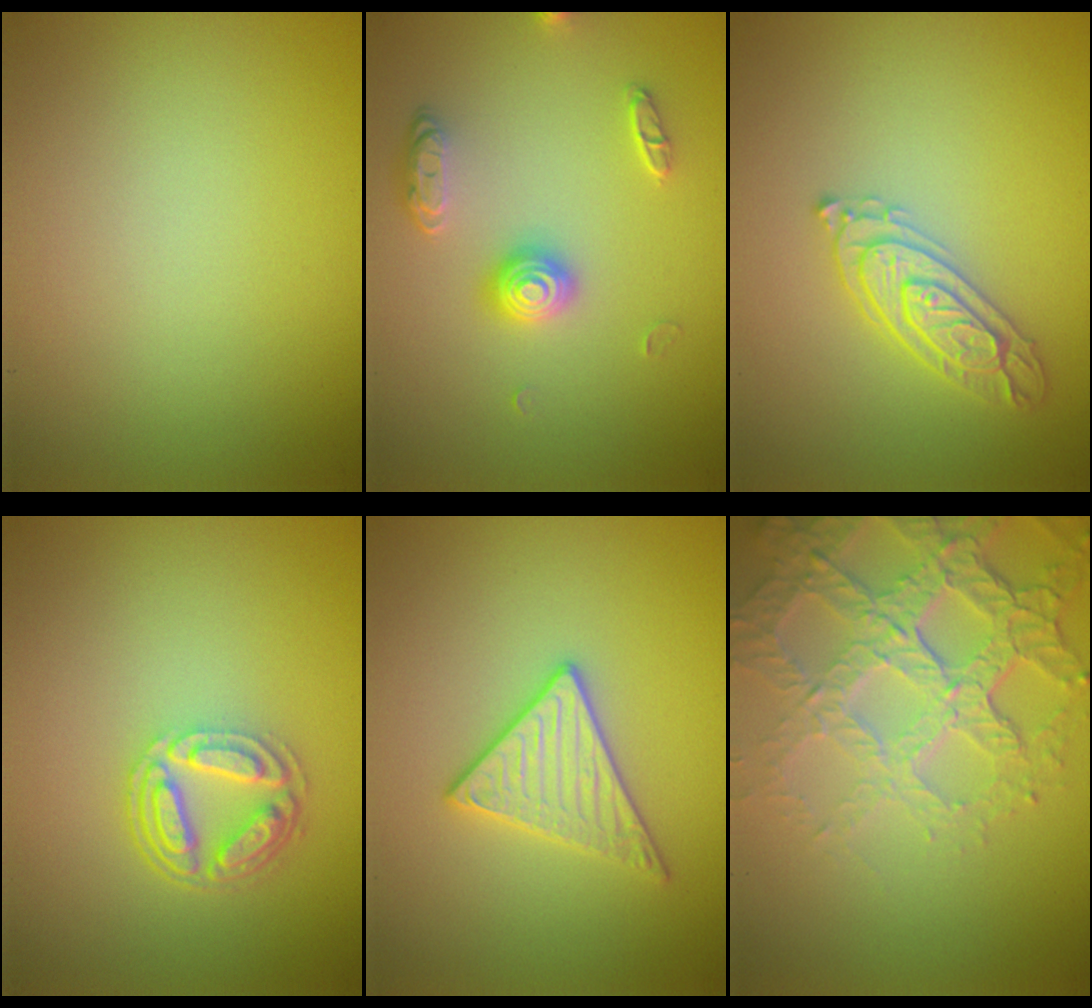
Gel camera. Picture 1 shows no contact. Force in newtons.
{"total": 2.6, "press": 2.2, "slide": 1.5}
{"total": 3.0, "press": 2.9, "slide": 0.7}
{"total": 4.0, "press": 3.1, "slide": 2.6}
{"total": 2.9, "press": 2.9, "slide": 0.4}
{"total": 7.6, "press": 5.3, "slide": 5.4}